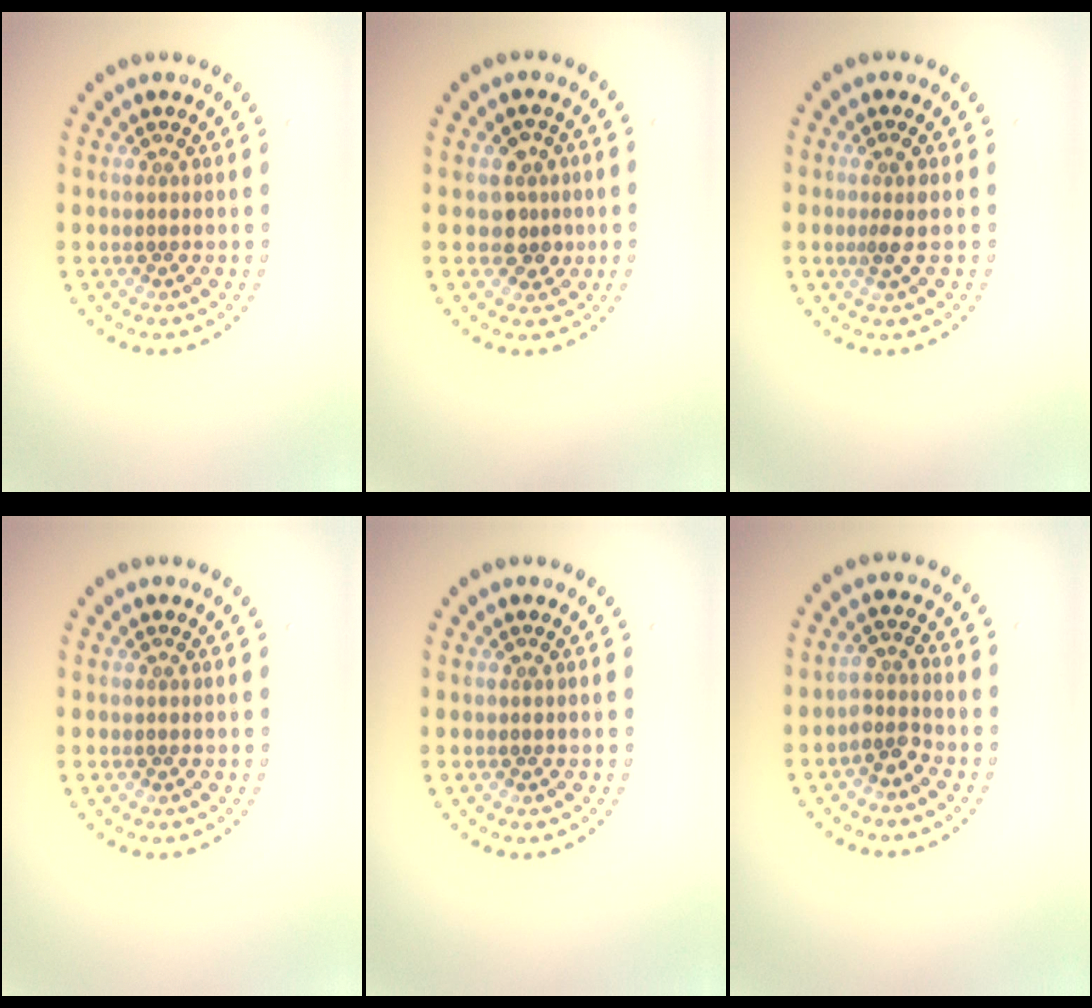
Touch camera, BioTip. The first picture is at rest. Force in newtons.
{"total": 2.6, "press": 2.4, "slide": 0.9}
{"total": 1.3, "press": 1.1, "slide": 0.7}
{"total": 0.0}
{"total": 0.0}
{"total": 2.2, "press": 1.7, "slide": 1.3}